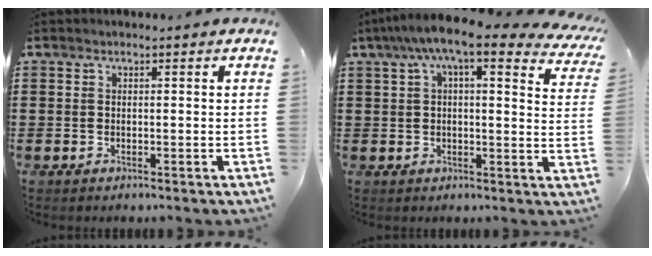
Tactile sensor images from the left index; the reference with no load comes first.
{"total": 8.4, "force": [6.0, 0.9, 5.8], "torque": [-0.123, -0.016, 0.101]}